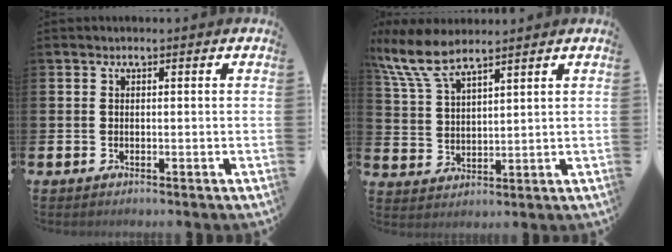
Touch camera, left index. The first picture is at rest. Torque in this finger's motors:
{"motor_torque": [0.05, -0.06, 0.80, 0.21]}